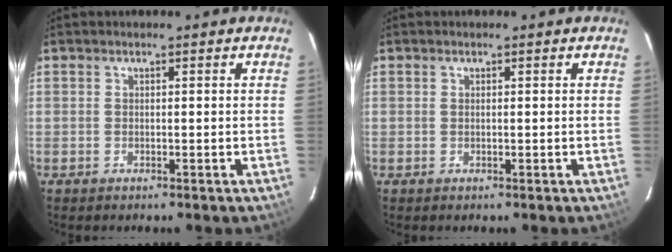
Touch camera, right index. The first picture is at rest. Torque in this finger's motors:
{"motor_torque": [0.00, -0.01, -0.06, -0.01]}